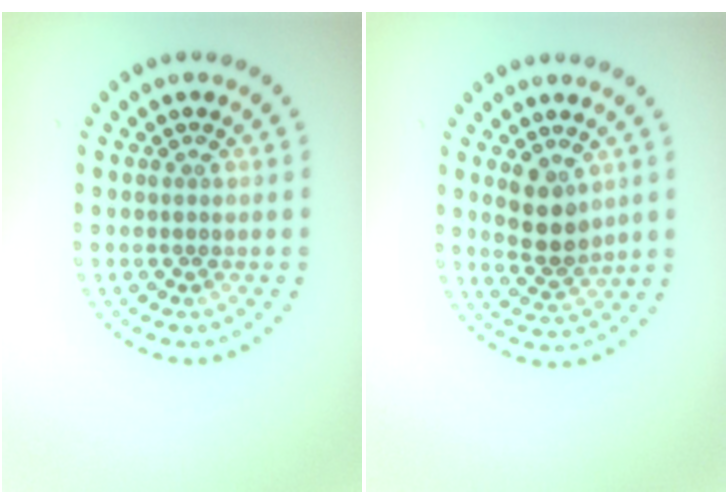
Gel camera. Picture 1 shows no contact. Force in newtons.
{"total": 3.7, "press": 3.3, "slide": 1.5}